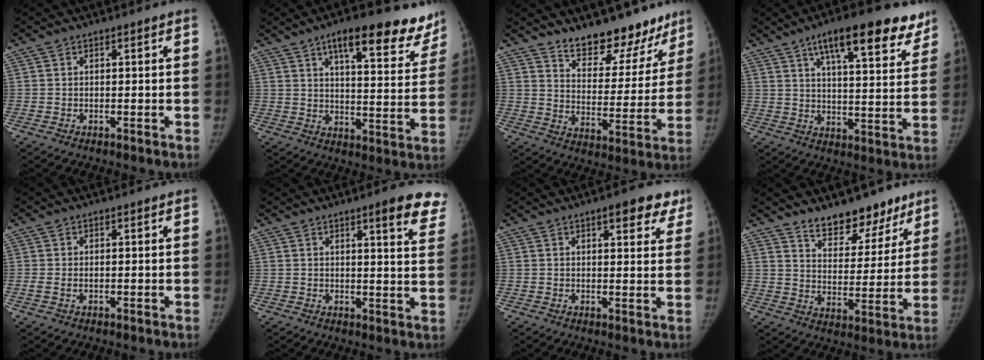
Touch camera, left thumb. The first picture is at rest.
{"total": 18.5, "force": [12.8, 6.4, 11.7], "torque": [-0.104, -0.049, 0.166]}
{"total": 16.1, "force": [13.2, 7.0, 5.9], "torque": [-0.017, -0.100, 0.190]}
{"total": 18.5, "force": [11.6, 5.9, 13.1], "torque": [-0.151, -0.033, 0.170]}
{"total": 1.3, "force": [-0.2, 0.8, 1.0], "torque": [-0.027, 0.003, -0.002]}
{"total": 10.7, "force": [7.5, 2.0, 7.3], "torque": [-0.060, -0.034, 0.075]}
{"total": 8.1, "force": [5.2, 3.2, 5.4], "torque": [-0.034, -0.021, 0.063]}
{"total": 12.8, "force": [9.9, 6.2, 5.3], "torque": [-0.025, -0.067, 0.157]}